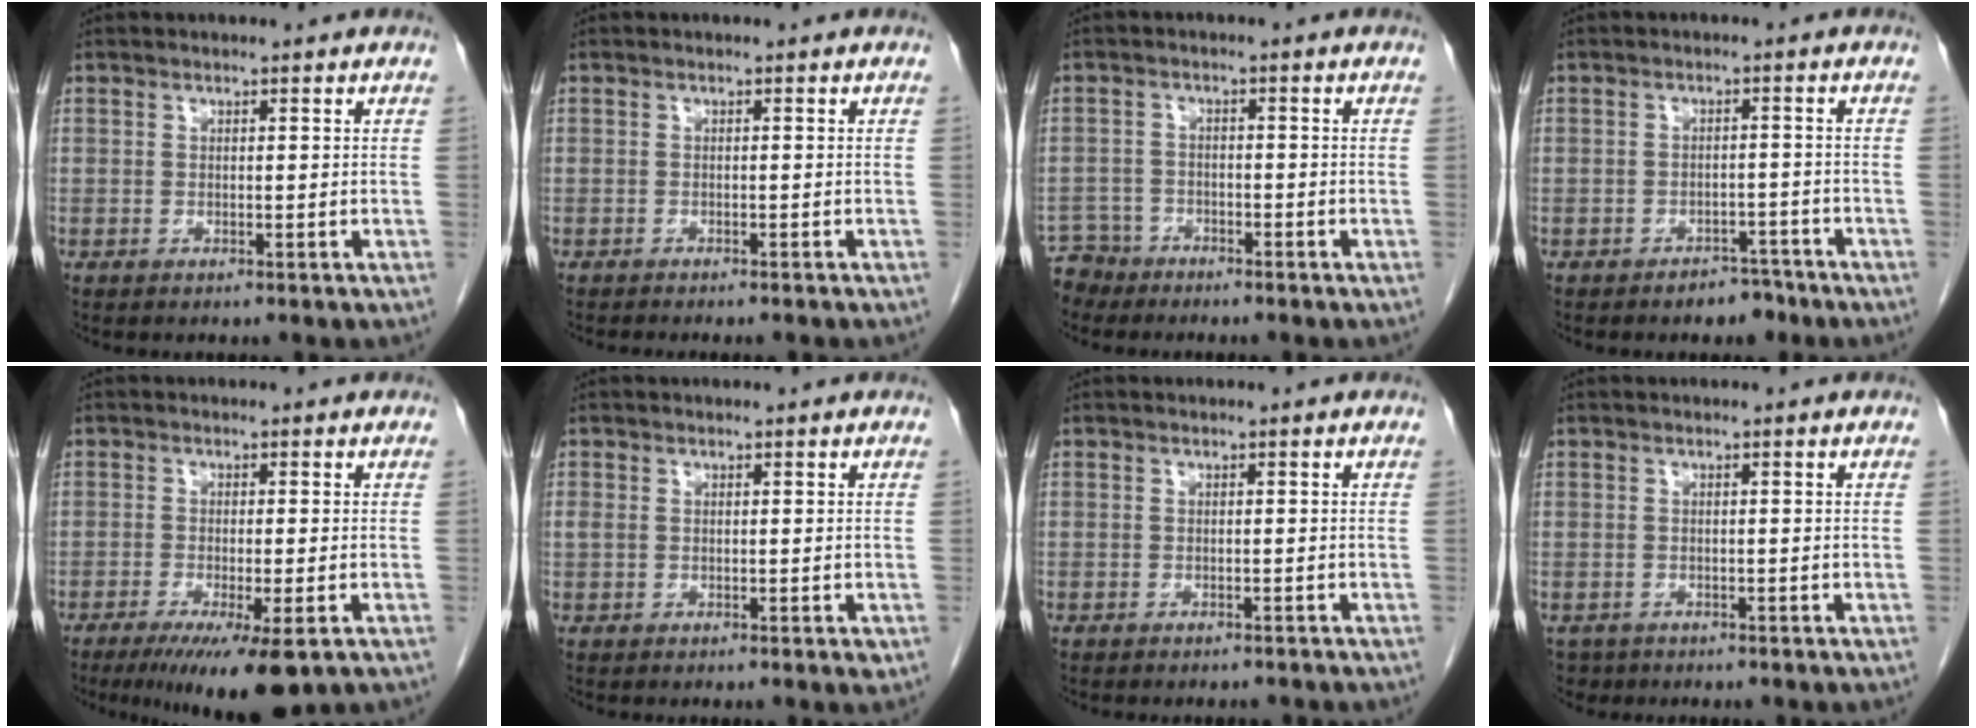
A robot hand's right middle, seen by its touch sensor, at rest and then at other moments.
{"total": 5.7, "force": [-5.1, 0.6, 2.5], "torque": [-0.024, -0.011, -0.063]}
{"total": 3.9, "force": [-3.5, 1.6, -1.0], "torque": [0.018, -0.002, -0.070]}
{"total": 3.3, "force": [-2.6, 1.8, 1.0], "torque": [-0.013, 0.007, -0.032]}
{"total": 10.0, "force": [-6.2, 1.1, 7.7], "torque": [-0.114, -0.026, -0.096]}
{"total": 1.8, "force": [0.0, 1.1, 1.5], "torque": [-0.037, 0.007, 0.006]}
{"total": 2.8, "force": [-2.6, 0.6, 0.9], "torque": [-0.020, -0.003, -0.031]}
{"total": 2.3, "force": [-1.5, 1.8, -0.1], "torque": [-0.001, -0.002, -0.029]}